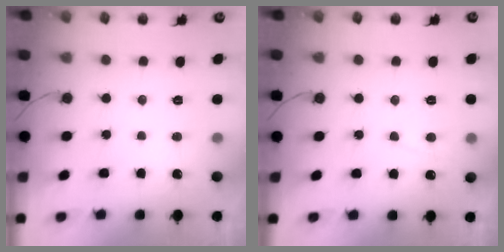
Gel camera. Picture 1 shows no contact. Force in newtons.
{"total": 3.4, "press": 3.3, "slide": 0.5}